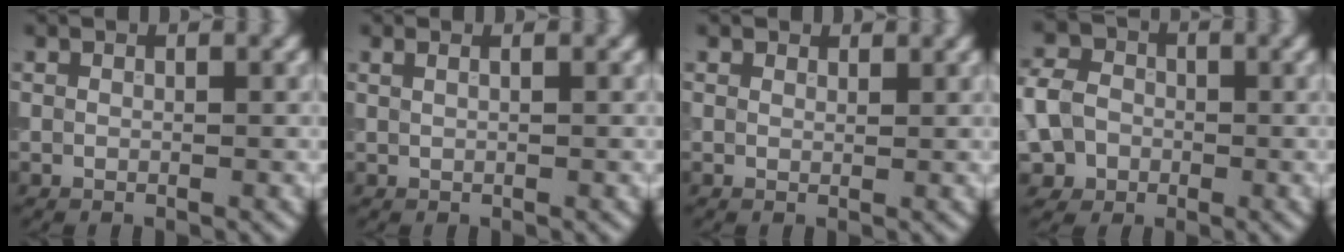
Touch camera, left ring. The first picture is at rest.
{"total": 1.9, "force": [1.0, 1.0, 1.3], "torque": [-0.003, 0.004, -0.005]}
{"total": 1.0, "force": [0.9, 0.4, 0.1], "torque": [-0.003, -0.003, 0.009]}
{"total": 7.3, "force": [-2.0, 6.4, 3.1], "torque": [-0.065, -0.001, -0.066]}